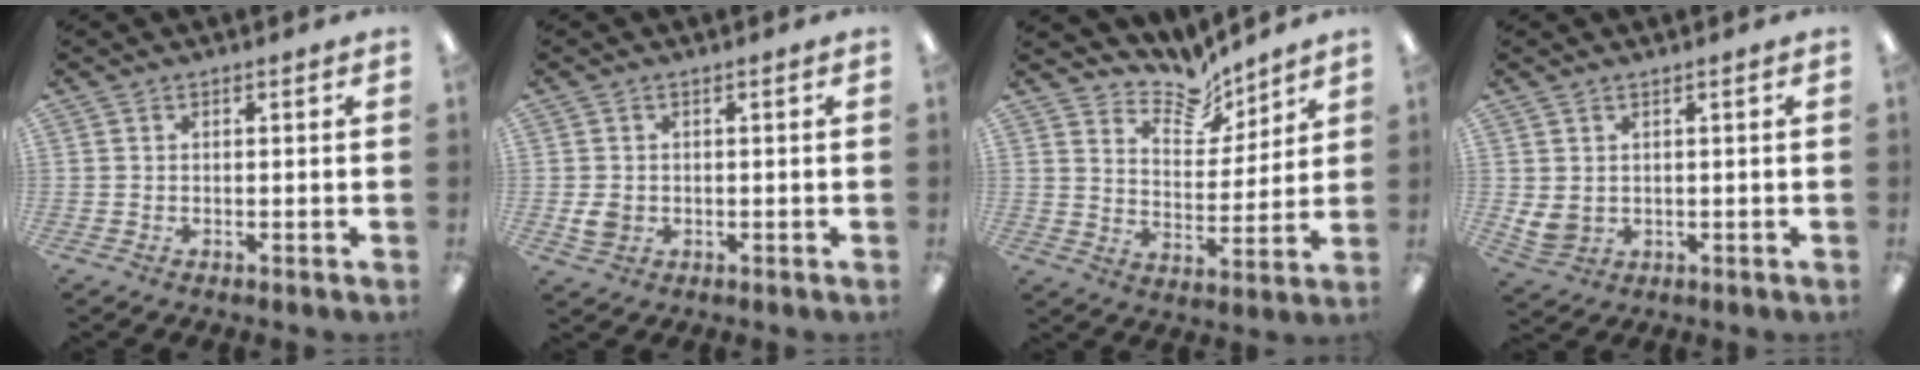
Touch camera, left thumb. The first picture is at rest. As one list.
[{"total": 3.1, "force": [-0.1, 2.6, 1.8], "torque": [-0.030, 0.000, -0.004]}, {"total": 9.3, "force": [8.3, 3.8, 1.7], "torque": [-0.033, -0.069, 0.151]}, {"total": 3.6, "force": [1.4, 2.8, 1.8], "torque": [-0.043, -0.006, 0.029]}]